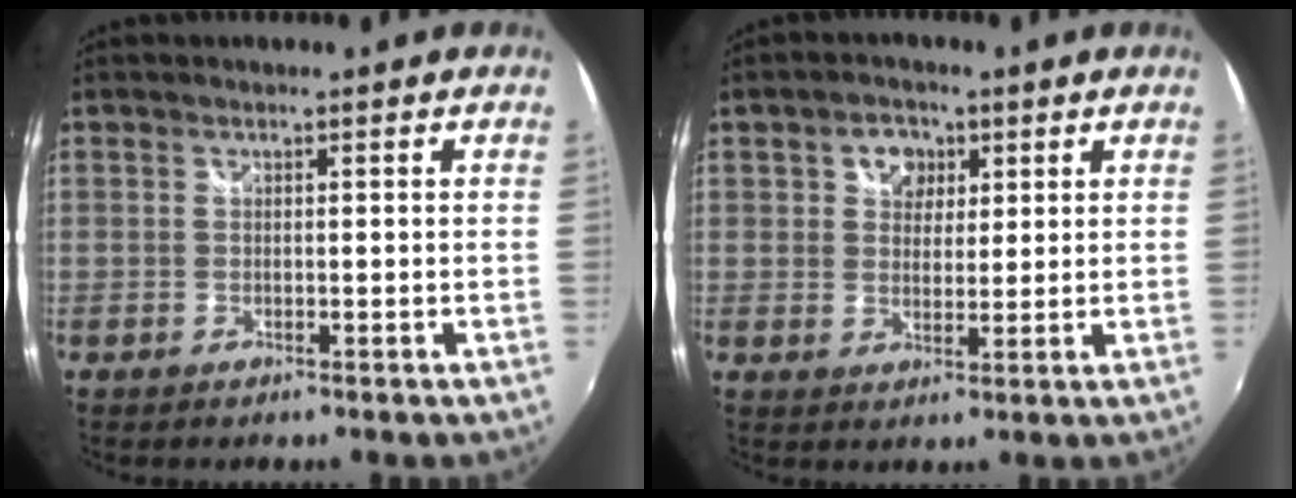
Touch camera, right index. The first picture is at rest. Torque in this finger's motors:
{"motor_torque": [0.06, 0.03, 0.05, 0.03]}